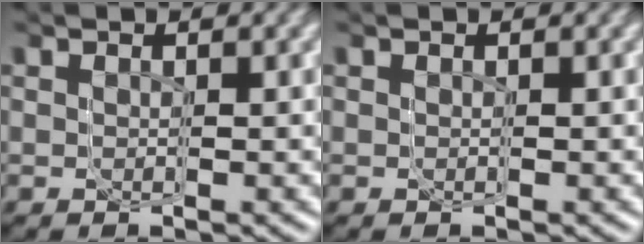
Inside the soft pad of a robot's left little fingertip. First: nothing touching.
{"total": 0.0}